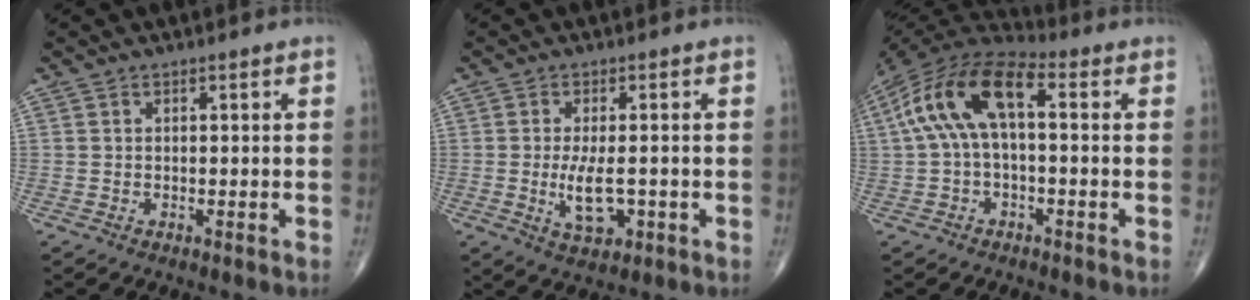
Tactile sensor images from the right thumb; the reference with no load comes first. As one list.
[{"total": 6.3, "force": [-1.2, 2.7, 5.6], "torque": [-0.102, -0.010, -0.015]}, {"total": 14.3, "force": [1.8, 6.7, 12.5], "torque": [-0.251, 0.048, 0.025]}]